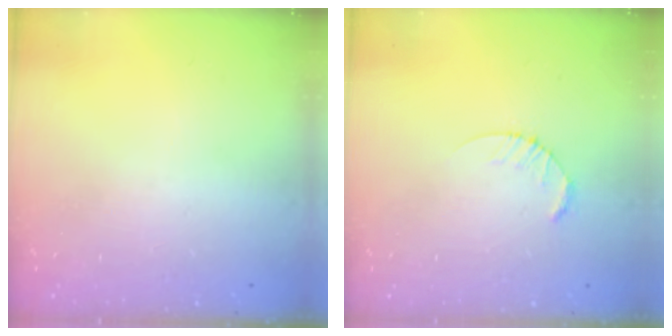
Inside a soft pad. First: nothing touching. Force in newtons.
{"total": 2.6, "press": 2.6, "slide": 0.4}